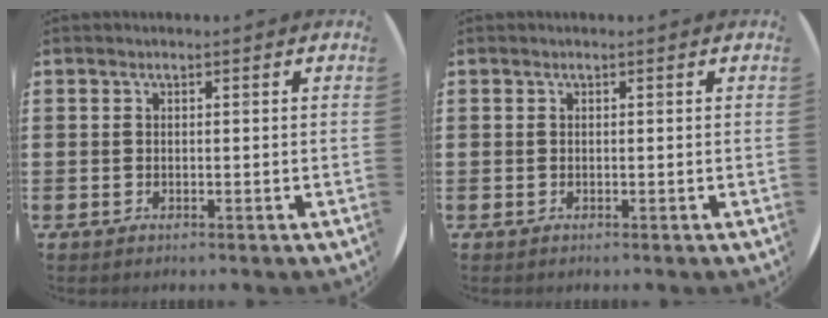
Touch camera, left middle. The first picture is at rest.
{"total": 0.0}